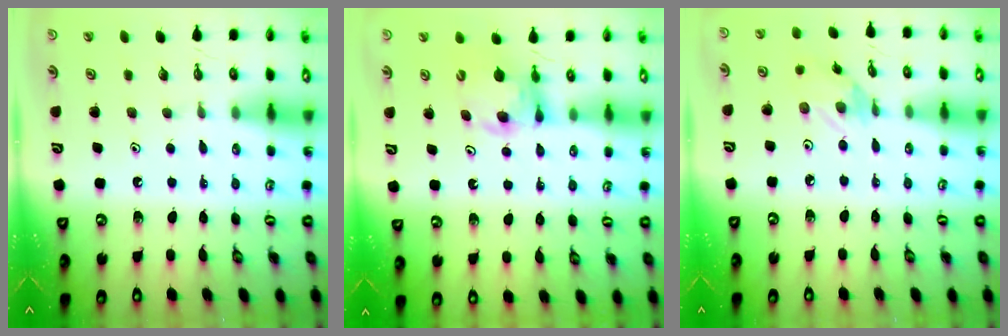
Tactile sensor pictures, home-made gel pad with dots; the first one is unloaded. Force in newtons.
{"total": 6.6, "press": 6.6, "slide": 0.5}
{"total": 2.7, "press": 2.7, "slide": 0.1}